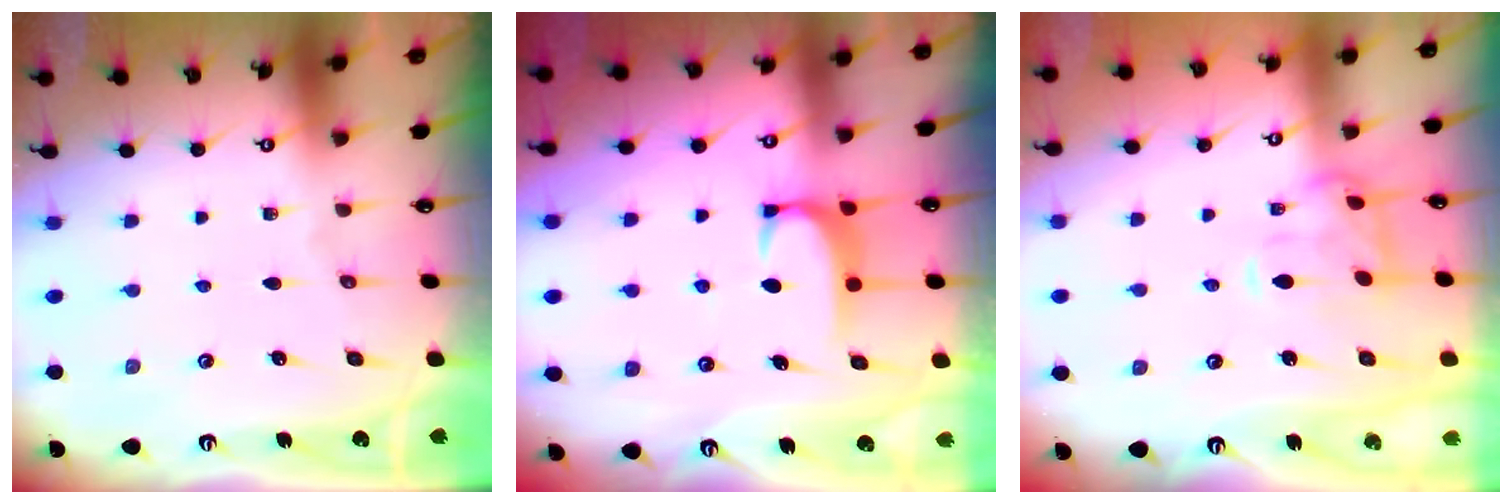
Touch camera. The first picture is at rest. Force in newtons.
{"total": 1.8, "press": 1.7, "slide": 0.6}
{"total": 2.5, "press": 2.4, "slide": 0.6}